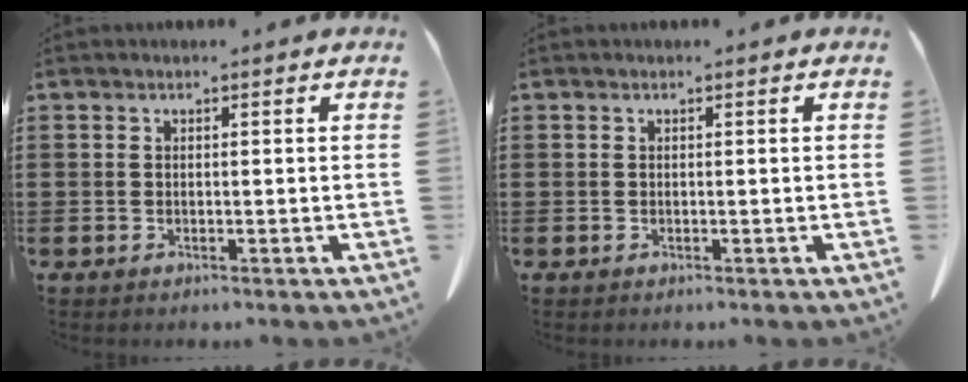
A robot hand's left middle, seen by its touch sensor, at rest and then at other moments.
{"total": 0.0}